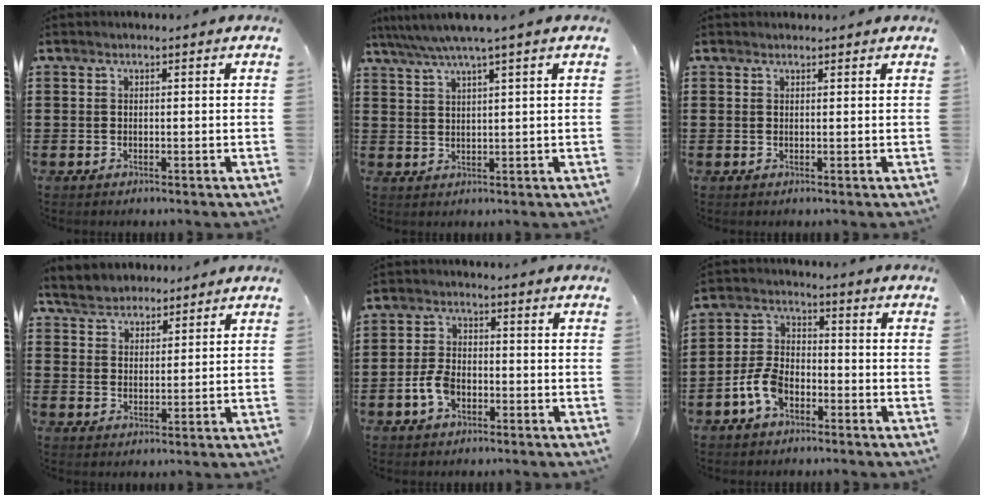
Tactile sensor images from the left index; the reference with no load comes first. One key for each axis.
{"total": 3.7, "fx": 2.4, "fy": -0.5, "fz": 2.8, "tx": -0.059, "ty": -0.007, "tz": 0.040}
{"total": 0.6, "fx": 0.6, "fy": 0.0, "fz": 0.1, "tx": -0.004, "ty": -0.001, "tz": 0.013}
{"total": 4.6, "fx": 4.1, "fy": 1.8, "fz": 0.6, "tx": -0.031, "ty": -0.001, "tz": 0.078}
{"total": 4.7, "fx": -1.8, "fy": 2.8, "fz": 3.4, "tx": -0.088, "ty": -0.003, "tz": -0.039}
{"total": 6.4, "fx": -3.4, "fy": 3.6, "fz": 4.1, "tx": -0.111, "ty": 0.002, "tz": -0.072}